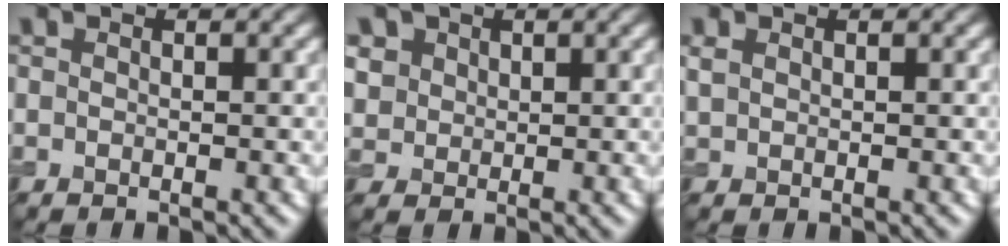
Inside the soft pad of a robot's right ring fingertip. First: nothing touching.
{"total": 3.0, "force": [1.3, 2.6, 1.0], "torque": [-0.042, 0.004, 0.039]}
{"total": 0.8, "force": [0.4, 0.5, 0.4], "torque": [-0.014, -0.002, 0.010]}